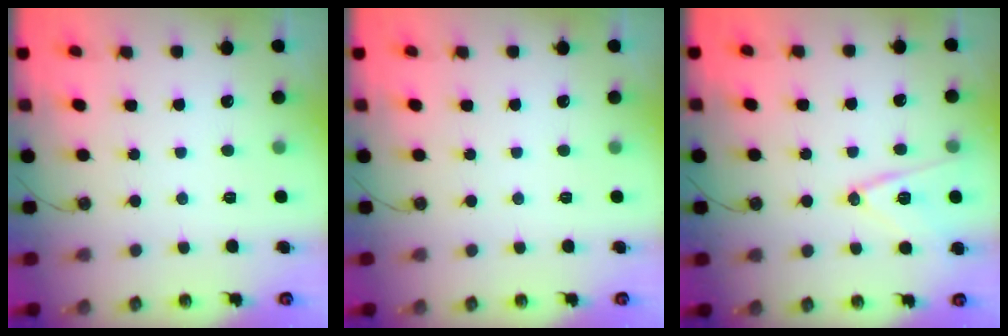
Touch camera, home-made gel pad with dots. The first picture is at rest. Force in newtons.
{"total": 0.0}
{"total": 12.9, "press": 12.6, "slide": 2.8}